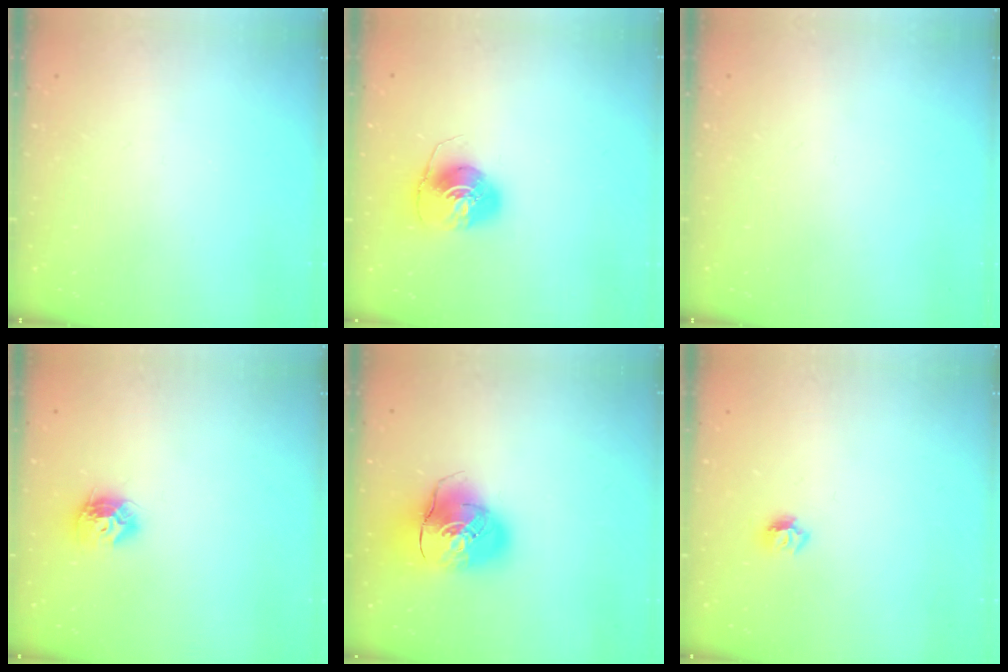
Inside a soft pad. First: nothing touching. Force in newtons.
{"total": 8.8, "press": 8.8, "slide": 0.1}
{"total": 0.0}
{"total": 9.3, "press": 9.3, "slide": 0.3}
{"total": 14.1, "press": 13.9, "slide": 2.5}
{"total": 6.5, "press": 6.5, "slide": 0.8}